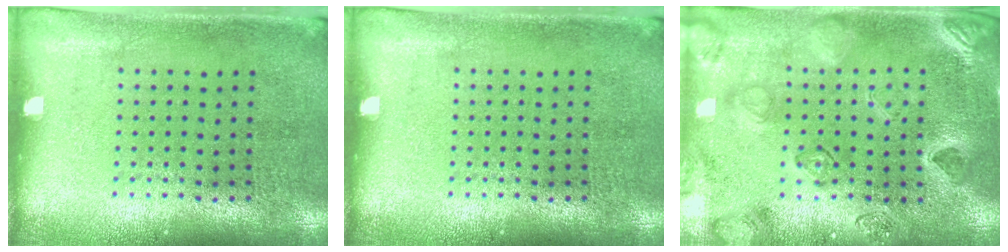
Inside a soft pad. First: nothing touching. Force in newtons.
{"total": 0.0}
{"total": 2.5, "press": 2.4, "slide": 0.7}